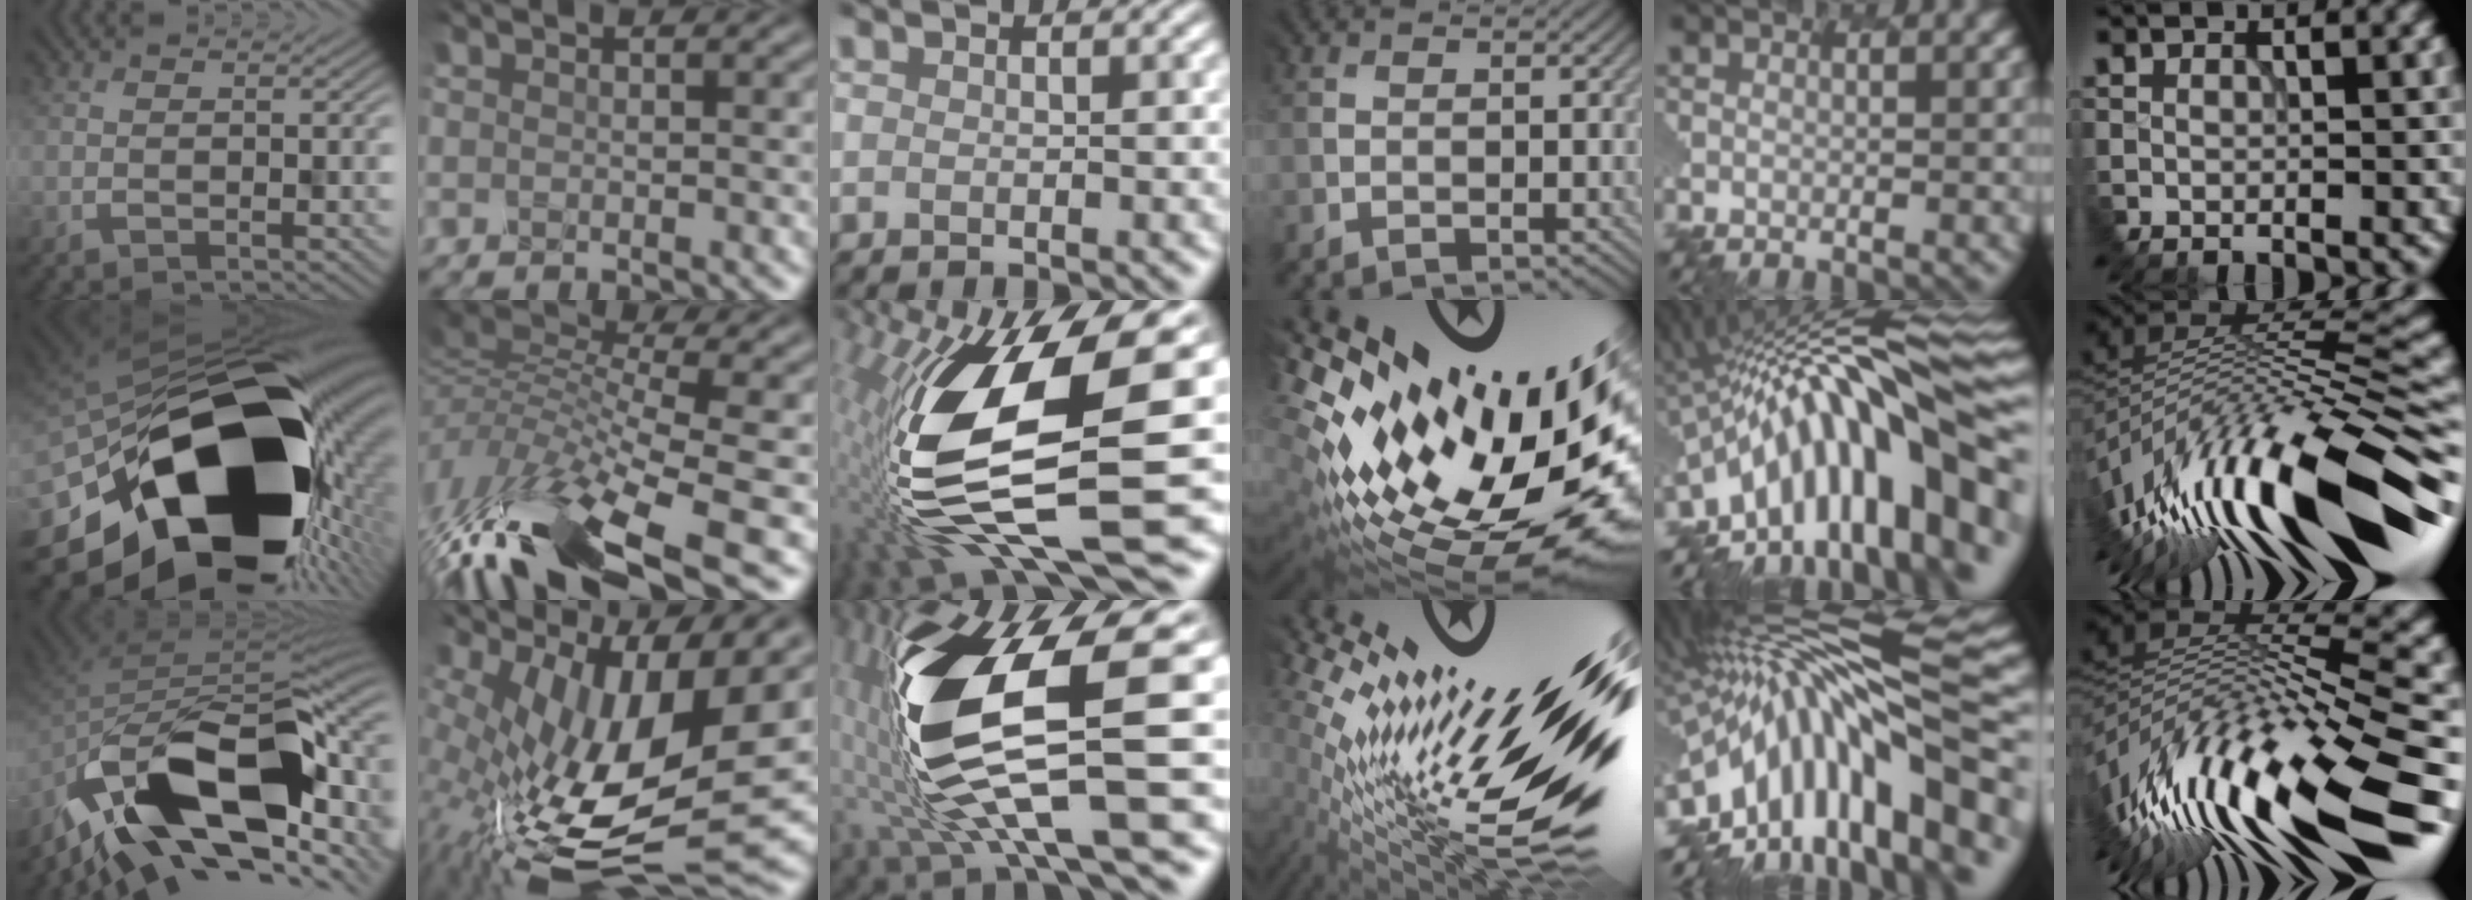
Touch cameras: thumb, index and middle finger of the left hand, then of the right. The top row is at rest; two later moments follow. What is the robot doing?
{"motion": "disassemble", "object": "hinged tin"}